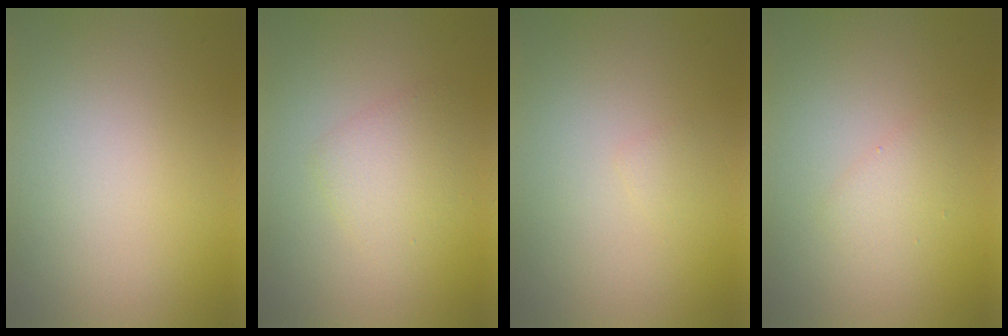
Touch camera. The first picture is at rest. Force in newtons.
{"total": 2.4, "press": 2.4, "slide": 0.1}
{"total": 0.6, "press": 0.6, "slide": 0.1}
{"total": 1.4, "press": 1.4, "slide": 0.1}